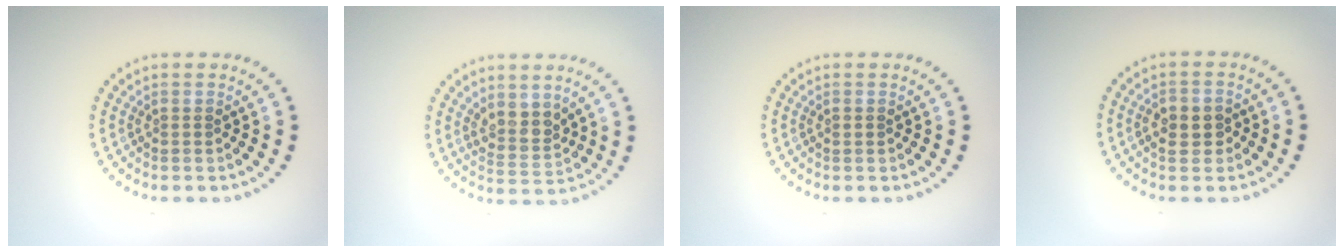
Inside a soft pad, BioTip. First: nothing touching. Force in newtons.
{"total": 2.5, "press": 2.1, "slide": 1.4}
{"total": 0.5, "press": 0.5, "slide": 0.1}
{"total": 2.6, "press": 2.6, "slide": 0.3}